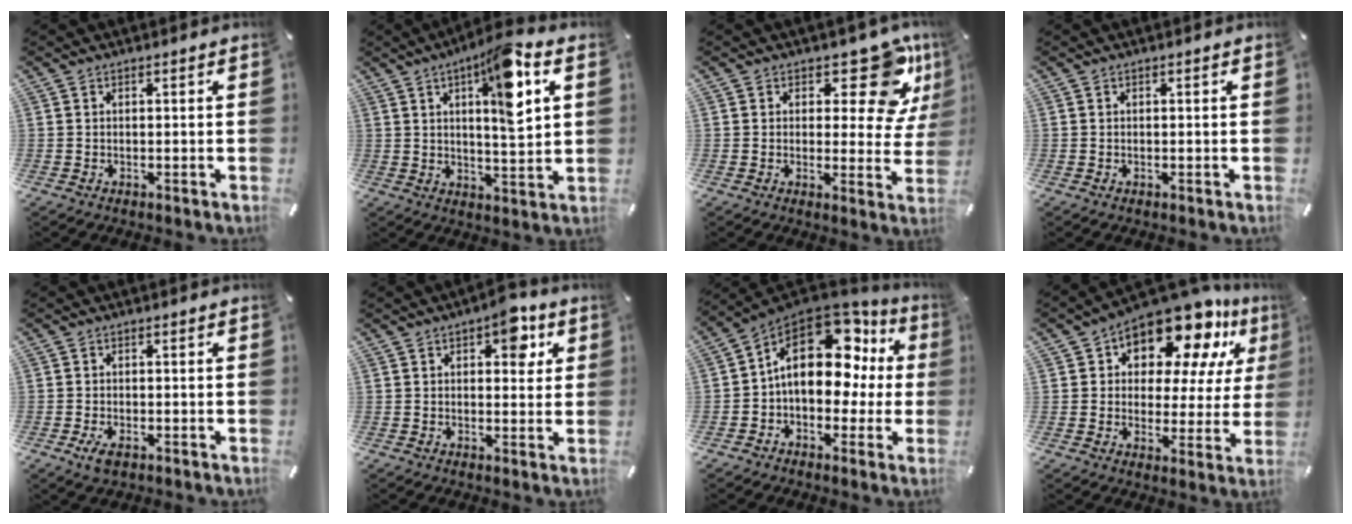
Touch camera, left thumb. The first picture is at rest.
{"total": 12.4, "force": [5.3, 2.7, 10.9], "torque": [-0.155, -0.026, 0.078]}
{"total": 13.8, "force": [8.4, 6.1, 9.1], "torque": [-0.099, -0.063, 0.139]}
{"total": 0.0}
{"total": 2.8, "force": [-1.3, 1.5, 2.0], "torque": [-0.046, -0.001, -0.025]}
{"total": 7.7, "force": [3.2, 4.4, 5.4], "torque": [-0.049, -0.013, 0.046]}
{"total": 19.7, "force": [4.3, 12.7, 14.4], "torque": [-0.202, -0.017, 0.075]}
{"total": 15.8, "force": [11.2, 7.5, 8.2], "torque": [-0.136, -0.081, 0.192]}